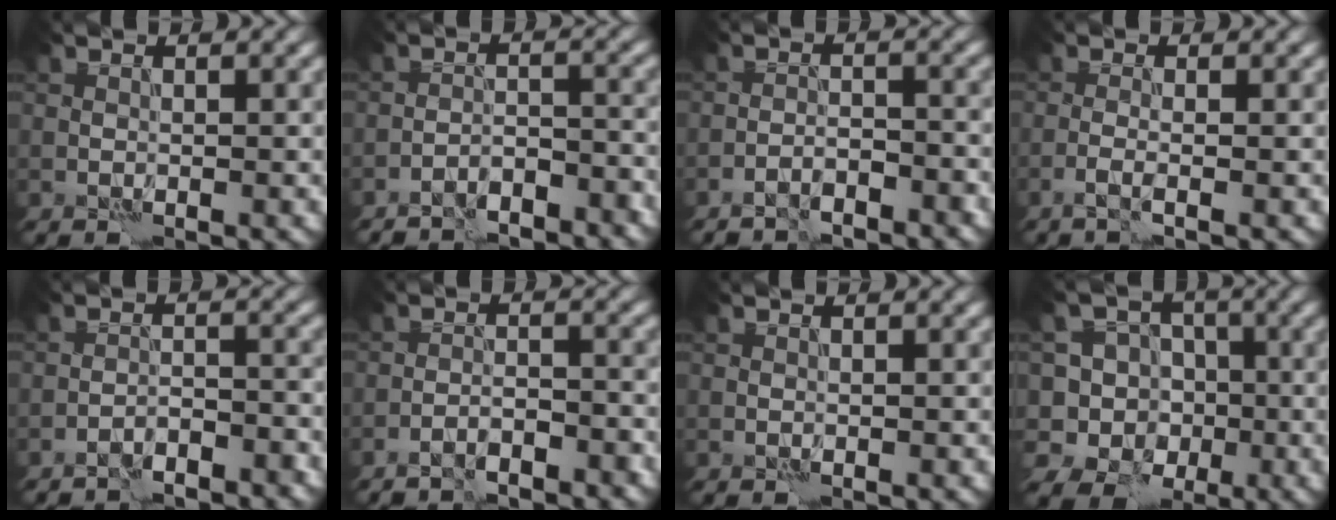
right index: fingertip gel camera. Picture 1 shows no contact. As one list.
[{"total": 4.8, "force": [-4.2, 1.2, 1.8], "torque": [-0.024, 0.000, -0.071]}, {"total": 3.1, "force": [-2.7, 0.7, 1.2], "torque": [-0.015, 0.004, -0.048]}, {"total": 1.2, "force": [-0.6, 0.0, 1.0], "torque": [-0.019, -0.001, -0.021]}, {"total": 3.4, "force": [-3.0, 0.7, 1.4], "torque": [-0.016, 0.006, -0.052]}, {"total": 3.4, "force": [-2.9, 0.7, 1.5], "torque": [-0.021, 0.004, -0.050]}, {"total": 0.0}, {"total": 9.0, "force": [-1.2, 8.6, 2.3], "torque": [-0.047, 0.031, -0.053]}]